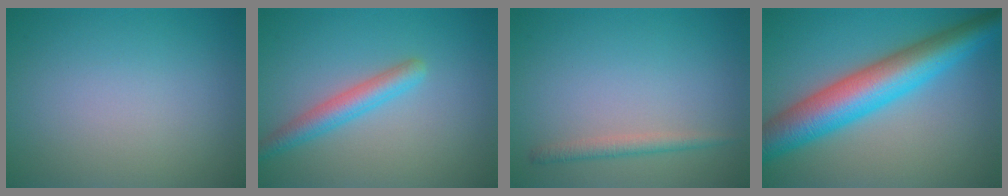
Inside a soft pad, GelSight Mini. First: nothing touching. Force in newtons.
{"total": 2.9, "press": 2.9, "slide": 0.1}
{"total": 1.6, "press": 1.6, "slide": 0.0}
{"total": 9.1, "press": 9.1, "slide": 0.1}